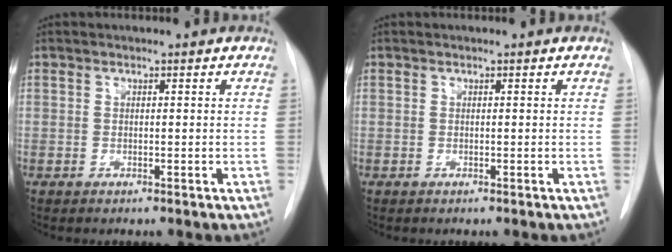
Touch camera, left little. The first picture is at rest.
{"total": 0.0}